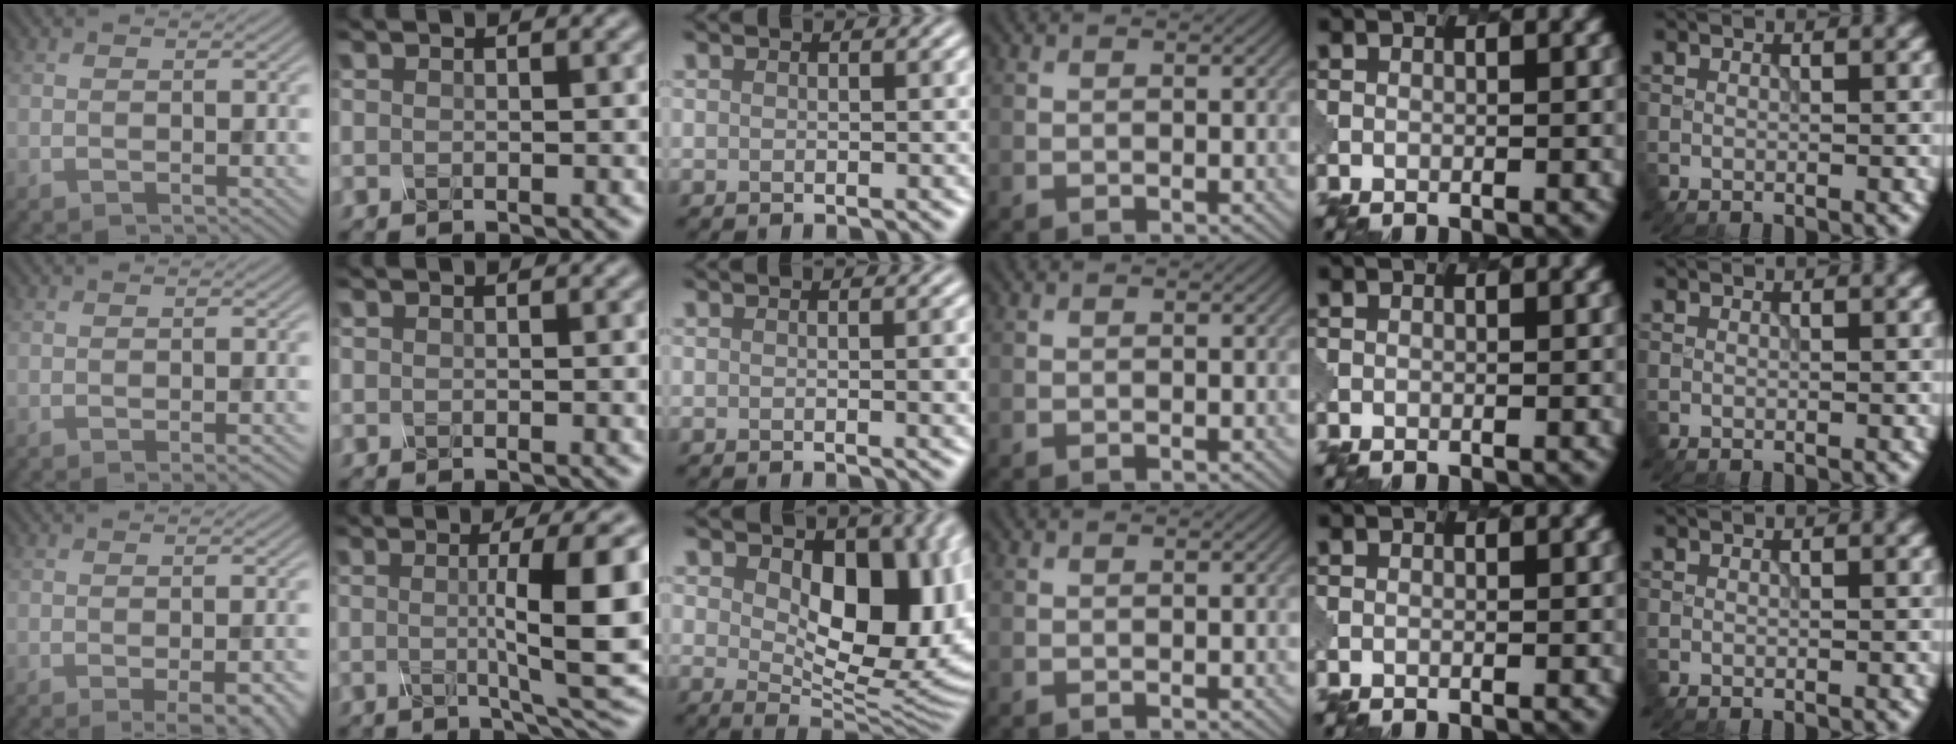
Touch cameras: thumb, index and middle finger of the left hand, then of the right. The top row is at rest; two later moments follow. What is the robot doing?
{"motion": "screw", "object": "spray bottle"}